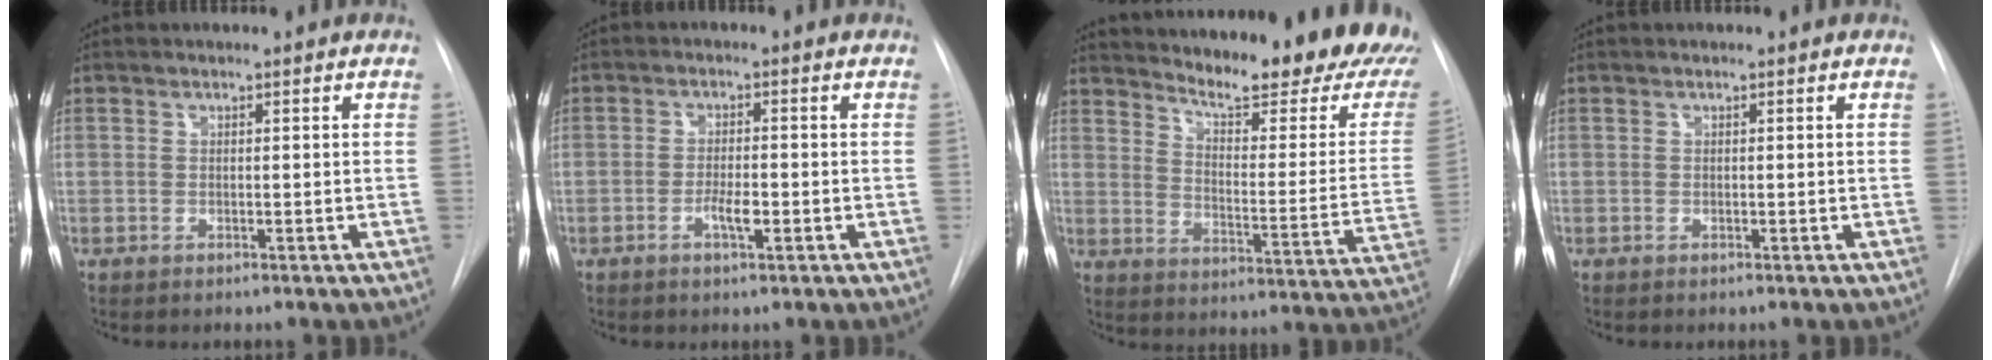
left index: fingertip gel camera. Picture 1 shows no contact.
{"total": 2.8, "force": [-1.1, 0.7, 2.5], "torque": [-0.043, 0.002, -0.018]}
{"total": 23.5, "force": [20.3, 3.2, 11.3], "torque": [-0.164, -0.090, 0.251]}
{"total": 0.0}